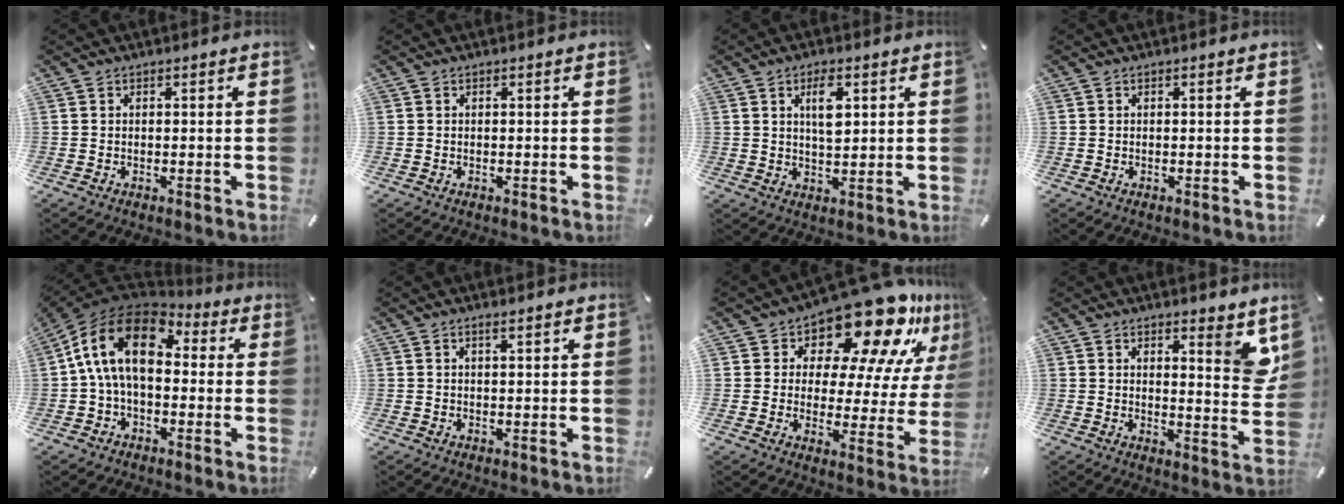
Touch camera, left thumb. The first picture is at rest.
{"total": 0.0}
{"total": 7.1, "force": [2.6, 3.0, 5.9], "torque": [-0.092, -0.007, 0.038]}
{"total": 0.0}
{"total": 16.2, "force": [2.2, 9.9, 12.5], "torque": [-0.254, 0.012, 0.035]}
{"total": 1.3, "force": [0.8, 0.1, 1.0], "torque": [-0.019, -0.001, 0.014]}
{"total": 18.7, "force": [14.5, 7.3, 9.4], "torque": [-0.132, -0.127, 0.239]}
{"total": 8.2, "force": [5.6, 2.9, 5.2], "torque": [-0.049, -0.048, 0.094]}